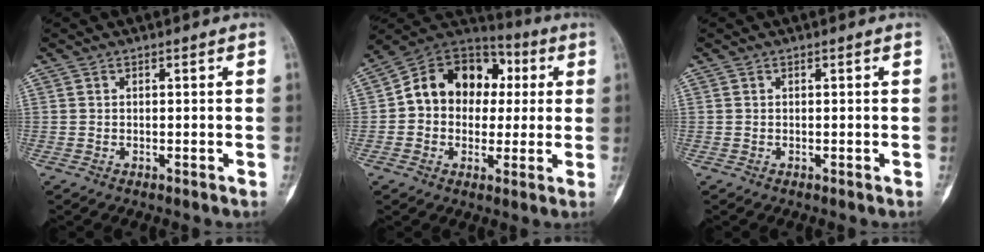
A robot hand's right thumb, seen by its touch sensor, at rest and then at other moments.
{"total": 16.0, "force": [1.9, 12.6, 9.8], "torque": [-0.113, 0.034, 0.021]}
{"total": 0.0}